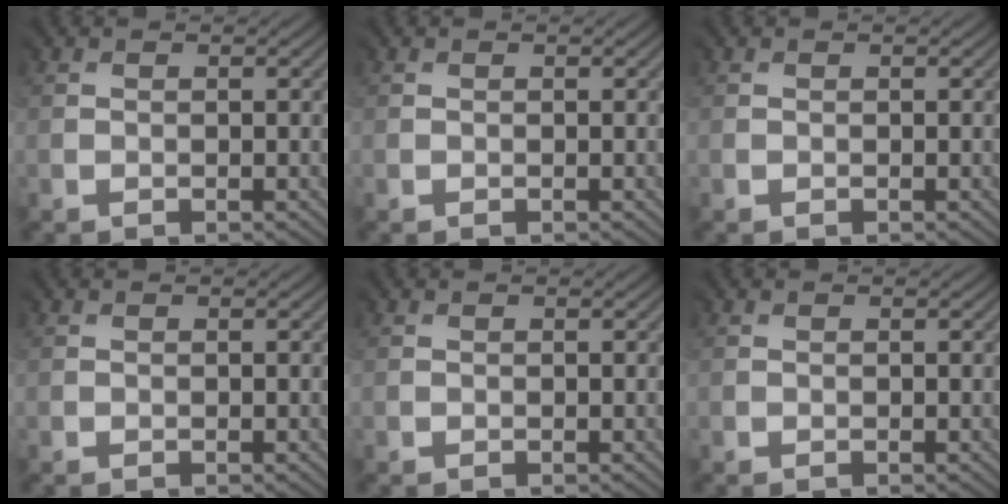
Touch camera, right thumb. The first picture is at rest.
{"total": 0.0}
{"total": 0.0}
{"total": 0.0}
{"total": 0.0}
{"total": 0.0}